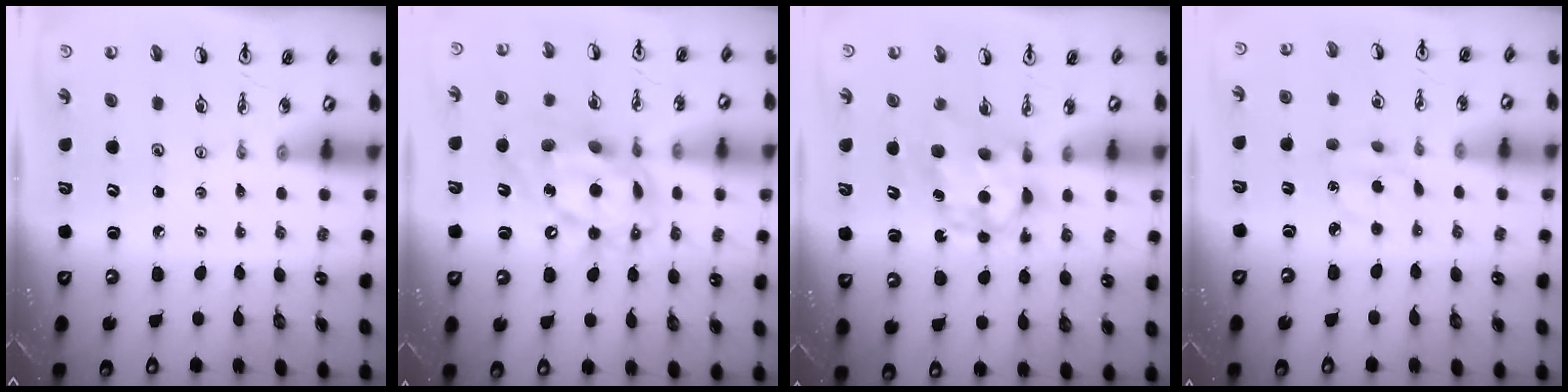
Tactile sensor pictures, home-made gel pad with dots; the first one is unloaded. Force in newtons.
{"total": 16.8, "press": 16.8, "slide": 1.5}
{"total": 6.7, "press": 6.7, "slide": 0.6}
{"total": 3.3, "press": 3.3, "slide": 0.3}